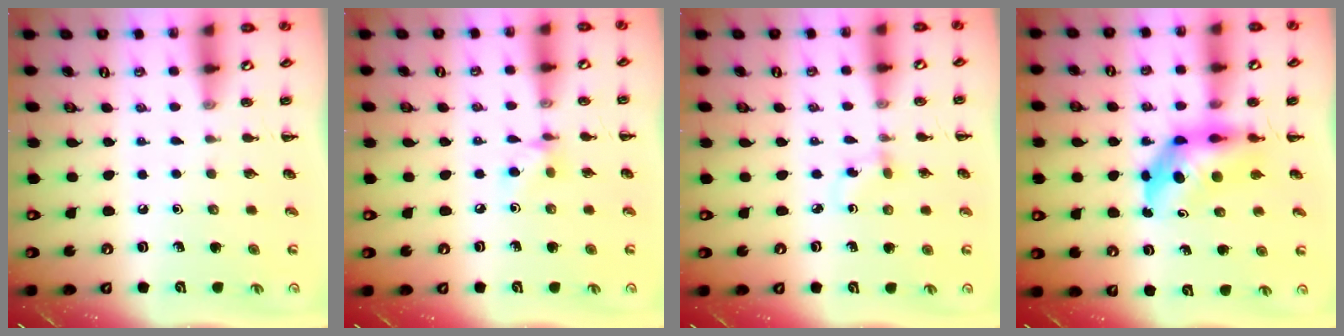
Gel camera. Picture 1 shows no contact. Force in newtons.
{"total": 5.5, "press": 5.4, "slide": 0.9}
{"total": 2.0, "press": 1.7, "slide": 1.0}
{"total": 6.2, "press": 5.9, "slide": 1.7}